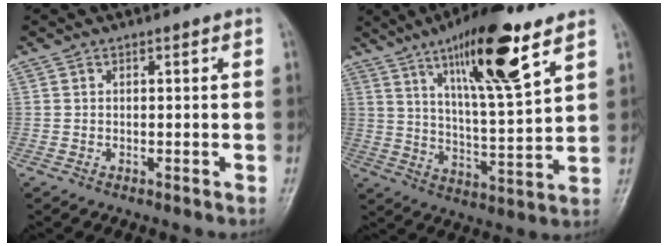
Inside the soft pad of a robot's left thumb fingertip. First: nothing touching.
{"total": 17.1, "force": [9.7, 3.1, 13.7], "torque": [-0.216, -0.050, 0.168]}